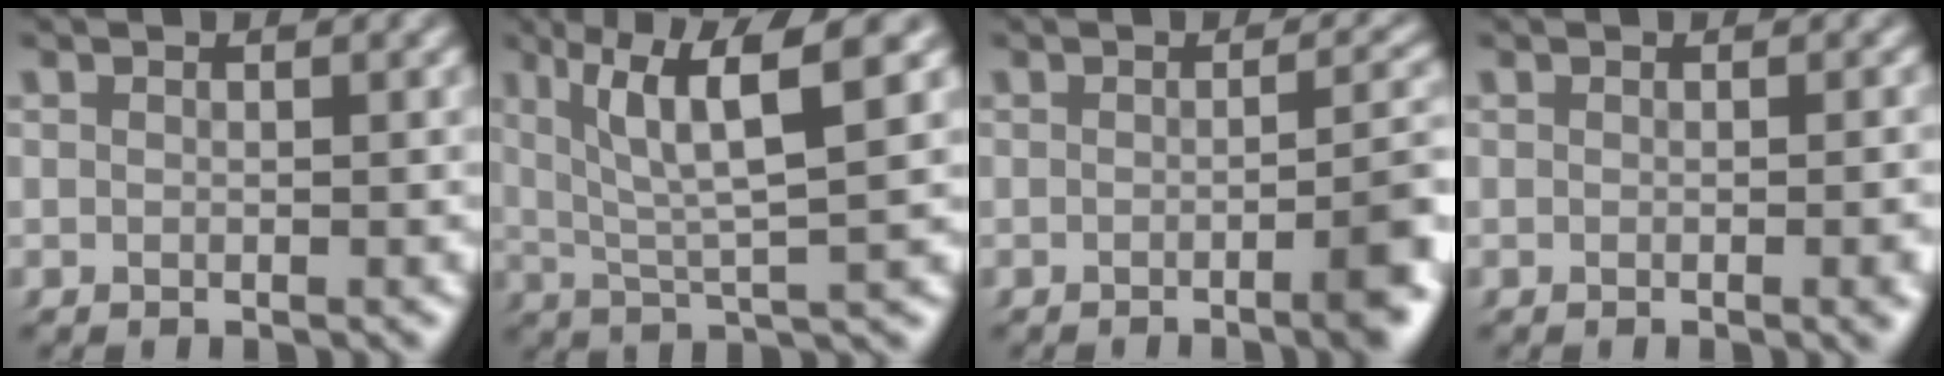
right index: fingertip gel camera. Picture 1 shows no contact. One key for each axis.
{"total": 6.5, "fx": 2.8, "fy": 1.5, "fz": 5.7, "tx": -0.095, "ty": 0.007, "tz": 0.047}
{"total": 4.5, "fx": -1.6, "fy": 0.8, "fz": 4.1, "tx": -0.043, "ty": 0.008, "tz": -0.034}
{"total": 1.3, "fx": -0.1, "fy": -0.1, "fz": 1.2, "tx": -0.014, "ty": 0.009, "tz": -0.008}